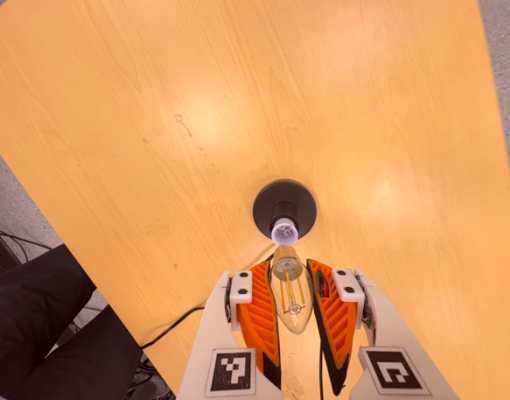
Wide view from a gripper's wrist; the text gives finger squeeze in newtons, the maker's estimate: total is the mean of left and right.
{"total": 22.0, "left": 24.6, "right": 19.4}